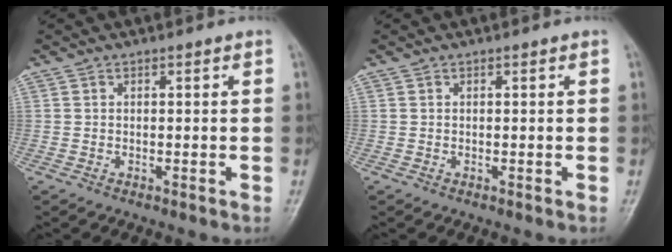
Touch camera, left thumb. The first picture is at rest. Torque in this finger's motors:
{"motor_torque": [0.06, 0.07, 0.00, 0.00, 0.00]}